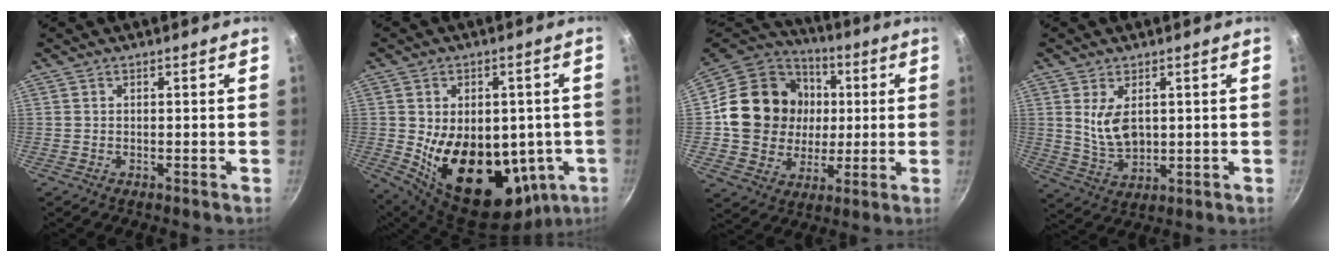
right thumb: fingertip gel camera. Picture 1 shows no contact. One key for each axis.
{"total": 22.7, "fx": -2.8, "fy": 14.9, "fz": 16.9, "tx": -0.237, "ty": -0.015, "tz": -0.017}
{"total": 20.5, "fx": 2.0, "fy": 18.0, "fz": 9.5, "tx": -0.149, "ty": 0.018, "tz": 0.038}
{"total": 7.2, "fx": 1.7, "fy": 4.2, "fz": 5.6, "tx": -0.090, "ty": -0.024, "tz": 0.045}